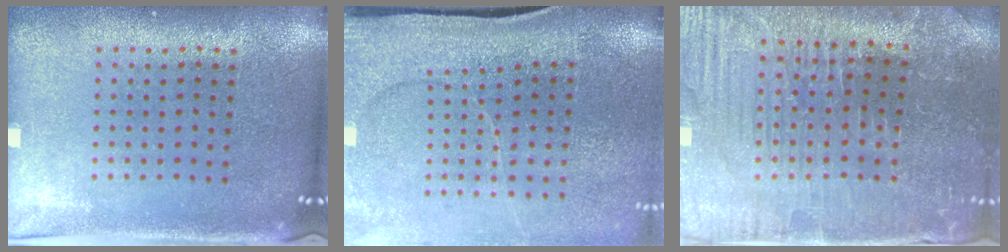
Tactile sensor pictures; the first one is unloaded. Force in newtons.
{"total": 4.1, "press": 3.4, "slide": 2.4}
{"total": 3.6, "press": 3.6, "slide": 0.4}